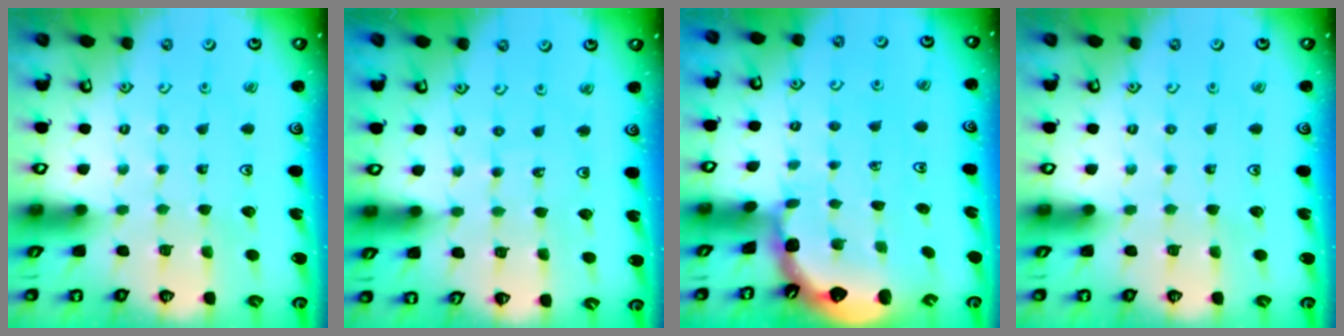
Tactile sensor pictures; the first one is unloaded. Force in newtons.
{"total": 2.6, "press": 2.6, "slide": 0.3}
{"total": 1.2, "press": 1.2, "slide": 0.1}
{"total": 0.0}